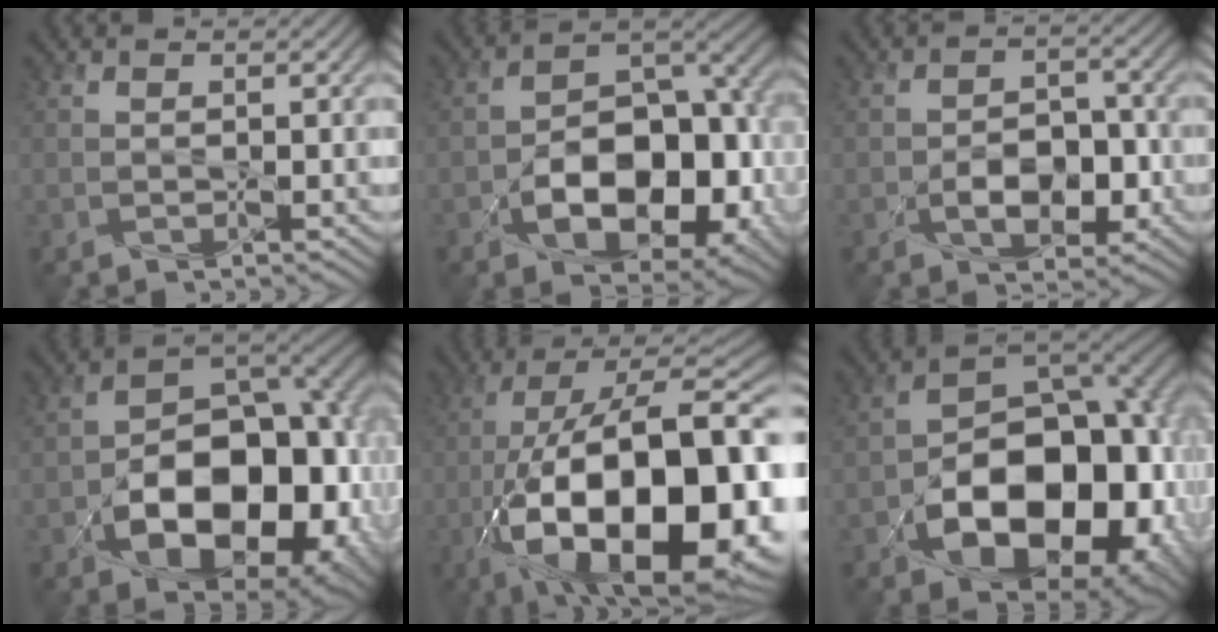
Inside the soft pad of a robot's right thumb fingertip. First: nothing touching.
{"total": 13.4, "force": [-4.1, 8.2, 9.8], "torque": [-0.151, -0.021, -0.064]}
{"total": 5.7, "force": [-1.9, 3.6, 4.0], "torque": [-0.062, -0.005, -0.031]}
{"total": 16.7, "force": [-4.4, 10.5, 12.2], "torque": [-0.162, -0.032, -0.067]}
{"total": 23.1, "force": [-7.5, 10.4, 19.3], "torque": [-0.331, -0.035, -0.100]}
{"total": 18.5, "force": [-5.1, 12.0, 13.2], "torque": [-0.178, -0.046, -0.068]}